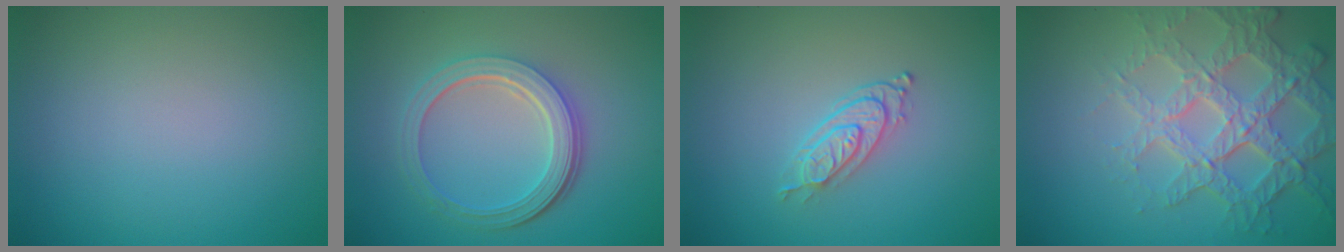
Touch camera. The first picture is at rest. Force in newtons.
{"total": 5.4, "press": 3.9, "slide": 3.7}
{"total": 2.7, "press": 2.1, "slide": 1.7}
{"total": 6.1, "press": 5.0, "slide": 3.5}